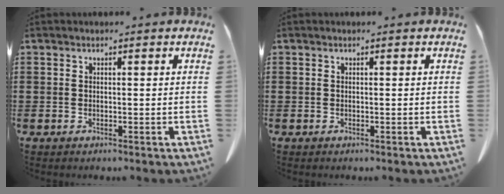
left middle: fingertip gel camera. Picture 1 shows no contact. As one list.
[{"total": 0.0}]